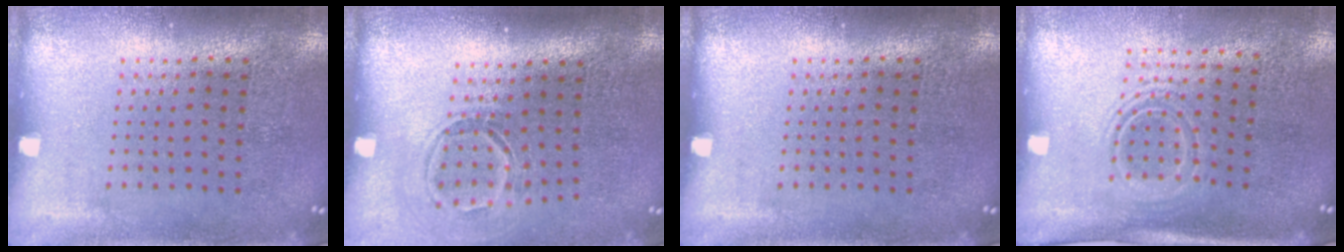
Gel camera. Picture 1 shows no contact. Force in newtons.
{"total": 1.6, "press": 1.1, "slide": 1.2}
{"total": 0.0}
{"total": 1.5, "press": 1.1, "slide": 1.0}